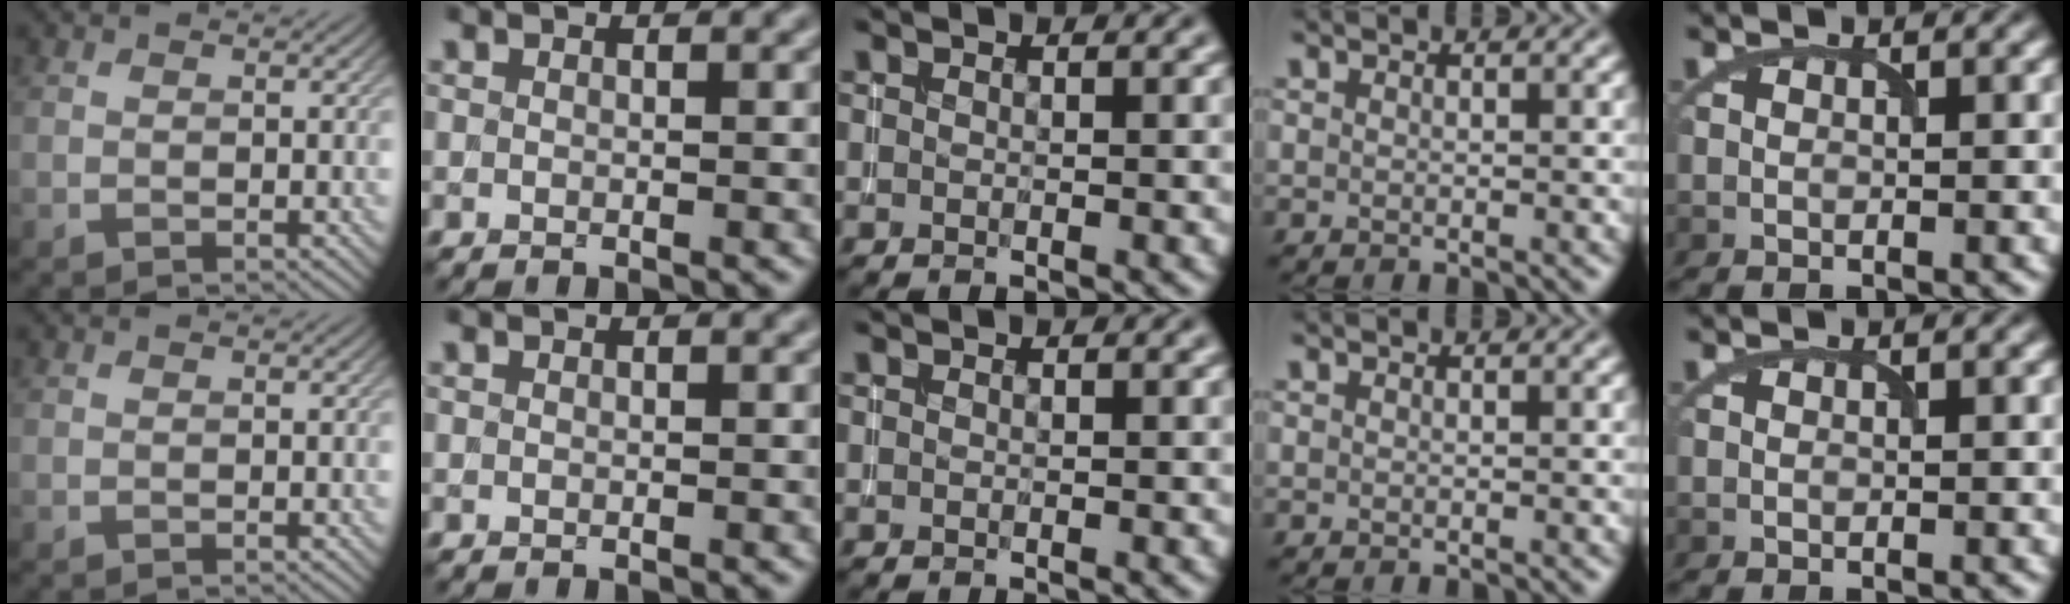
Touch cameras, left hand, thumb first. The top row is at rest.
{}